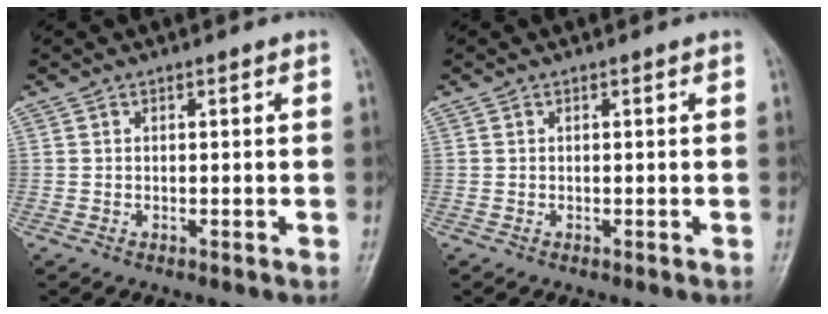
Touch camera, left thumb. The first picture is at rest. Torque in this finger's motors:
{"motor_torque": [-0.01, 0.01, 0.00, 0.00, 0.00]}